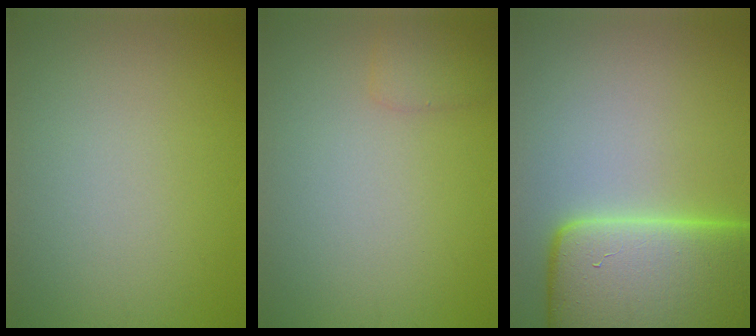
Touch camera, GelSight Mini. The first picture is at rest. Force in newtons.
{"total": 1.3, "press": 1.3, "slide": 0.0}
{"total": 15.0, "press": 14.9, "slide": 1.1}